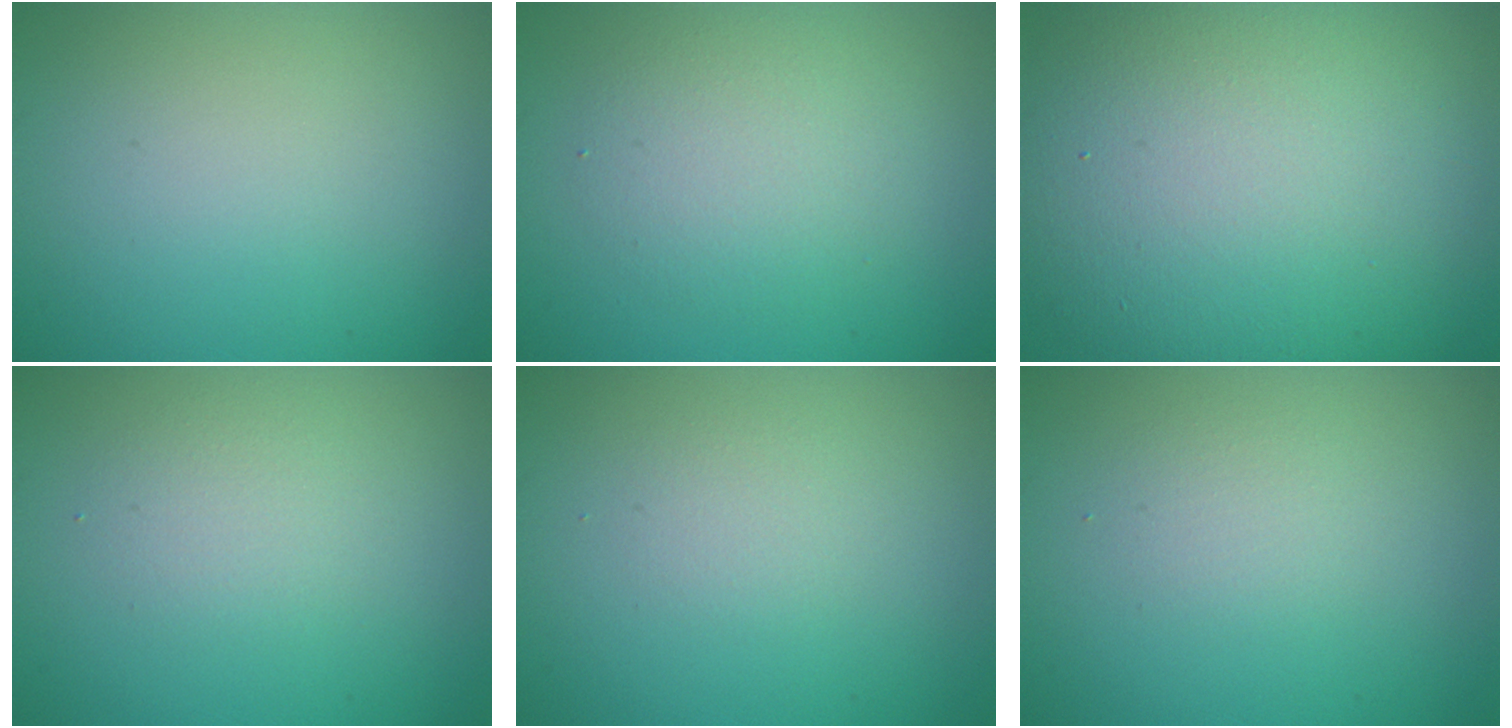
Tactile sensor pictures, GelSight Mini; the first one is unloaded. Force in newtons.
{"total": 3.2, "press": 3.1, "slide": 0.1}
{"total": 15.2, "press": 15.2, "slide": 1.1}
{"total": 1.8, "press": 1.8, "slide": 0.1}
{"total": 1.2, "press": 1.2, "slide": 0.0}
{"total": 1.4, "press": 1.4, "slide": 0.1}